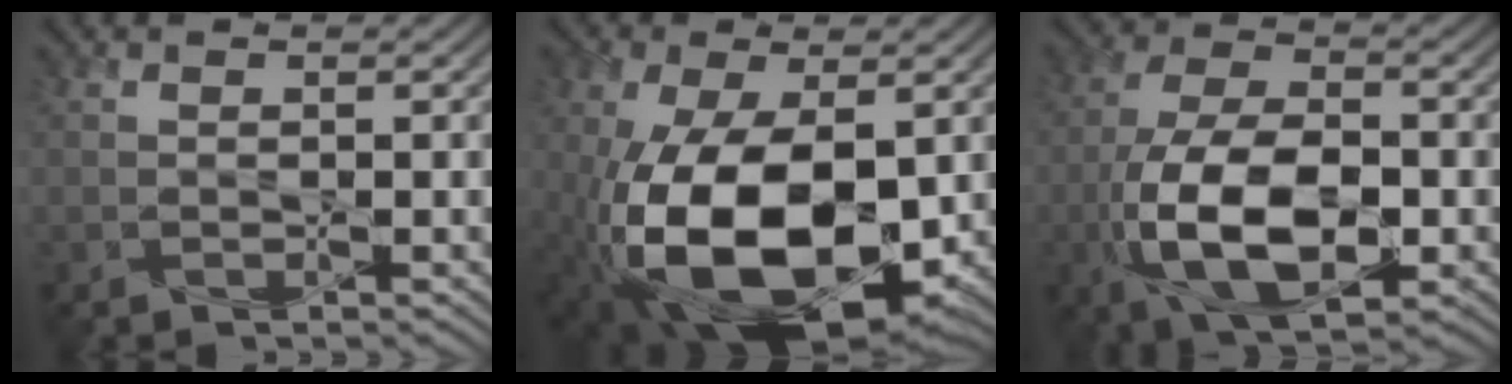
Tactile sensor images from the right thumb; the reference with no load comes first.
{"total": 15.8, "force": [-3.3, 8.8, 12.7], "torque": [-0.273, -0.039, -0.049]}
{"total": 12.6, "force": [-3.8, 6.2, 10.3], "torque": [-0.219, -0.014, -0.076]}